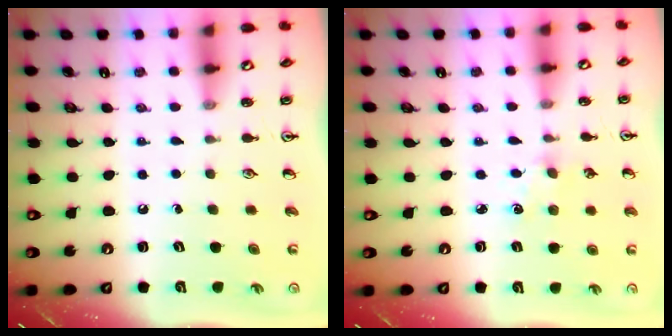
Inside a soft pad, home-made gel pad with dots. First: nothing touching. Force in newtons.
{"total": 2.5, "press": 2.5, "slide": 0.4}